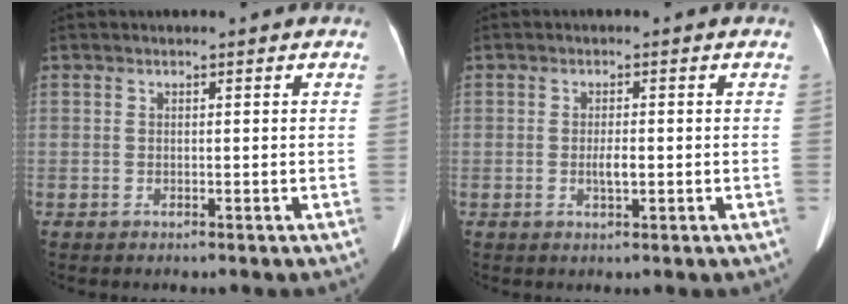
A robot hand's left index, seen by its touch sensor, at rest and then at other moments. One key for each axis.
{"total": 2.0, "fx": -0.4, "fy": 0.4, "fz": 1.9, "tx": -0.039, "ty": 0.000, "tz": -0.008}